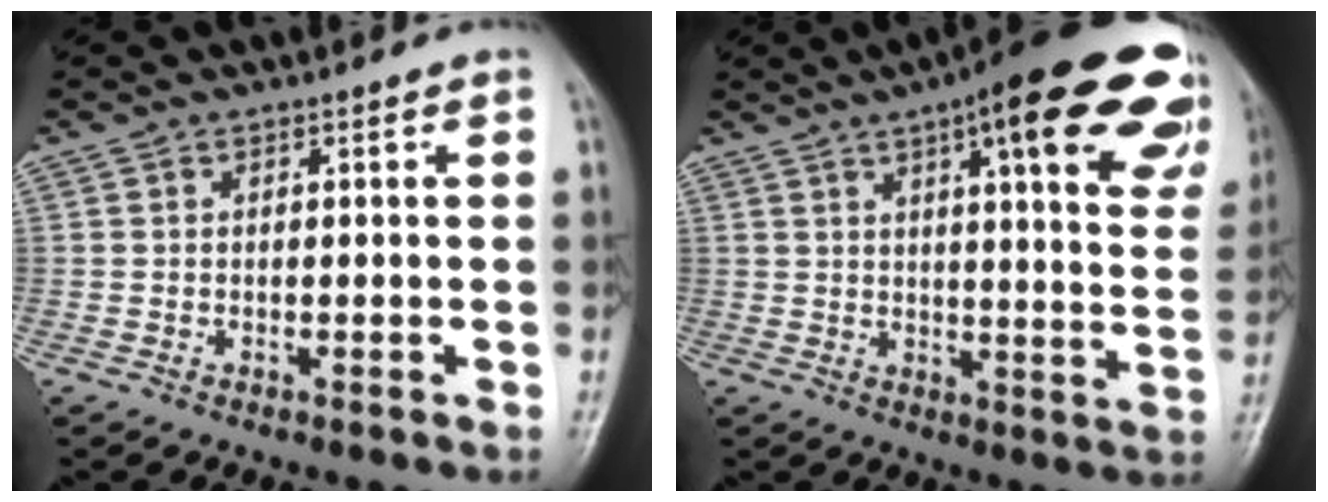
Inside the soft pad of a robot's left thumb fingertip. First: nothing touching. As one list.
[{"total": 24.2, "force": [13.7, 6.1, 19.0], "torque": [-0.220, -0.030, 0.159]}]